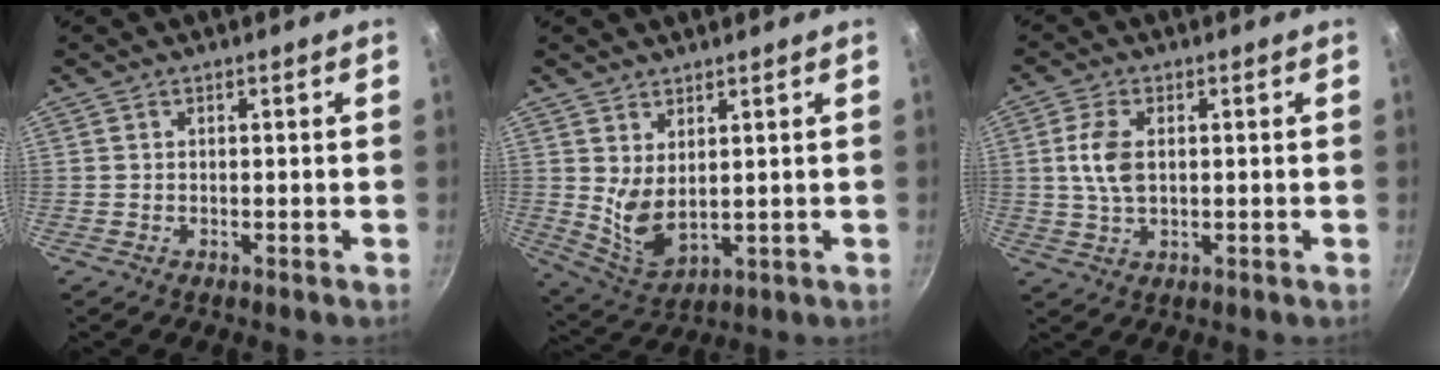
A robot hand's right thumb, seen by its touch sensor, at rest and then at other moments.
{"total": 6.9, "force": [2.3, 3.6, 5.5], "torque": [-0.092, -0.038, 0.057]}
{"total": 6.3, "force": [0.7, 3.7, 5.1], "torque": [-0.100, 0.004, 0.013]}